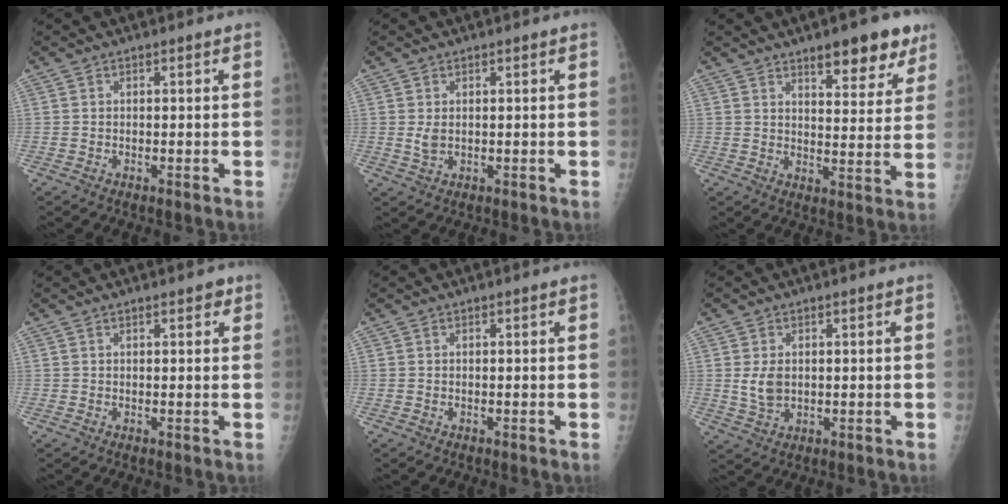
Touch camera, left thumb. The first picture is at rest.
{"total": 2.0, "force": [0.2, 1.3, 1.5], "torque": [-0.030, -0.005, 0.008]}
{"total": 10.8, "force": [7.4, 3.7, 6.9], "torque": [-0.050, -0.040, 0.102]}
{"total": 1.8, "force": [1.0, 0.8, 1.2], "torque": [-0.010, -0.001, 0.010]}
{"total": 0.0}
{"total": 4.2, "force": [0.4, 2.9, 3.0], "torque": [-0.051, -0.008, 0.015]}